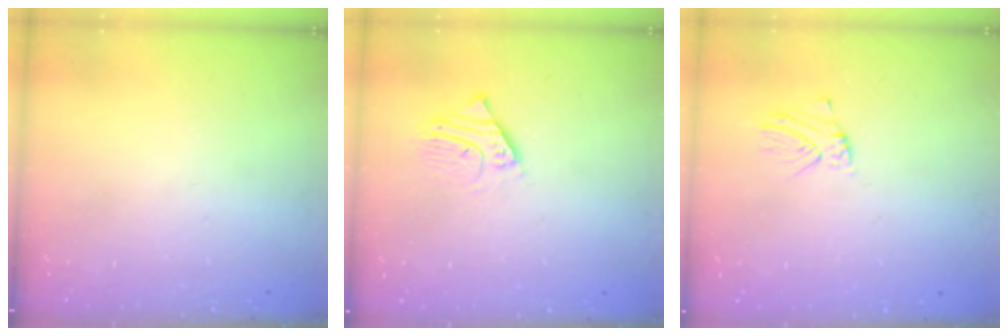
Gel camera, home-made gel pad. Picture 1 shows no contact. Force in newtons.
{"total": 2.9, "press": 2.9, "slide": 0.3}
{"total": 2.2, "press": 2.2, "slide": 0.1}